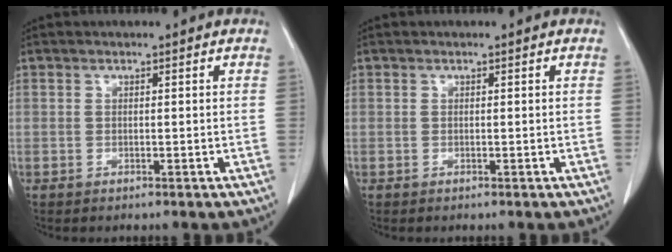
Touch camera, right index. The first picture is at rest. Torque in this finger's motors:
{"motor_torque": [0.00, 0.00, 0.00, 0.00]}